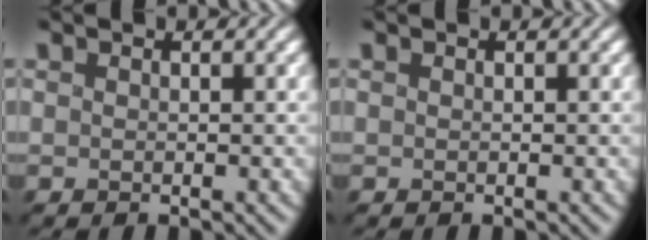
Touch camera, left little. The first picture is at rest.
{"total": 0.0}